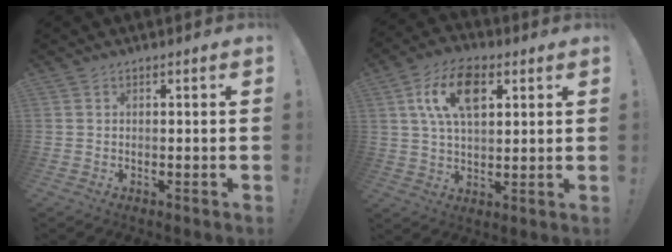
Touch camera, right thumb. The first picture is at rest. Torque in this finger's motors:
{"motor_torque": [0.70, 0.86, 0.09, 0.14, 0.06]}